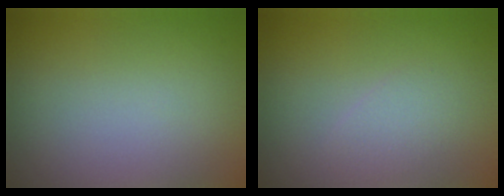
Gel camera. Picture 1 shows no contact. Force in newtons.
{"total": 1.4, "press": 1.4, "slide": 0.1}